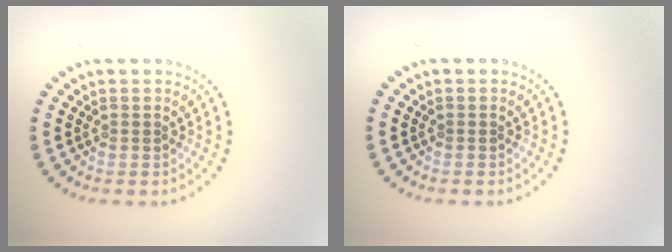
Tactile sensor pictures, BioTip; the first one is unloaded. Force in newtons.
{"total": 0.0}